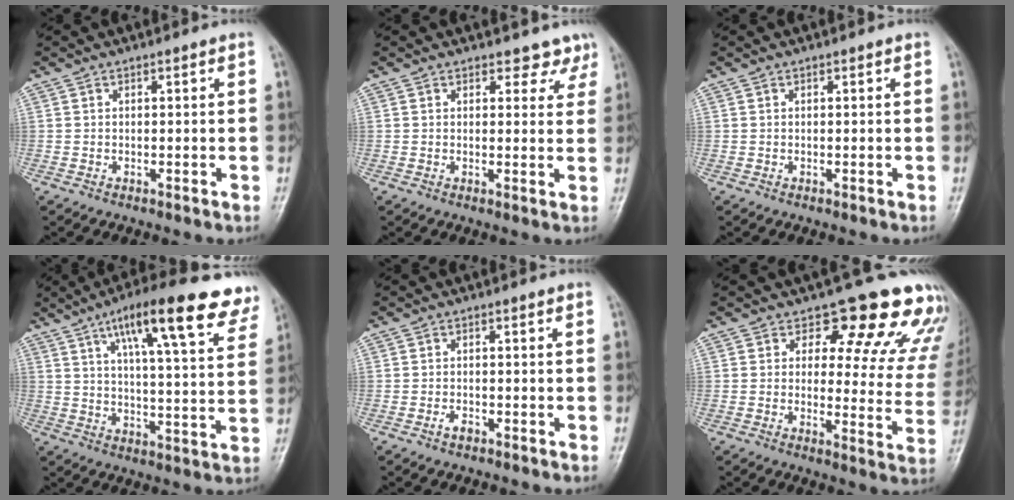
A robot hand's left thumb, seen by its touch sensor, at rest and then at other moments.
{"total": 3.5, "force": [2.9, 1.9, 0.3], "torque": [0.024, -0.020, 0.020]}
{"total": 0.0}
{"total": 19.6, "force": [11.8, 4.7, 14.9], "torque": [-0.196, -0.027, 0.168]}
{"total": 1.3, "force": [-0.9, 0.7, 0.7], "torque": [-0.012, 0.008, -0.016]}
{"total": 15.9, "force": [13.1, 6.8, 6.2], "torque": [-0.005, -0.085, 0.128]}